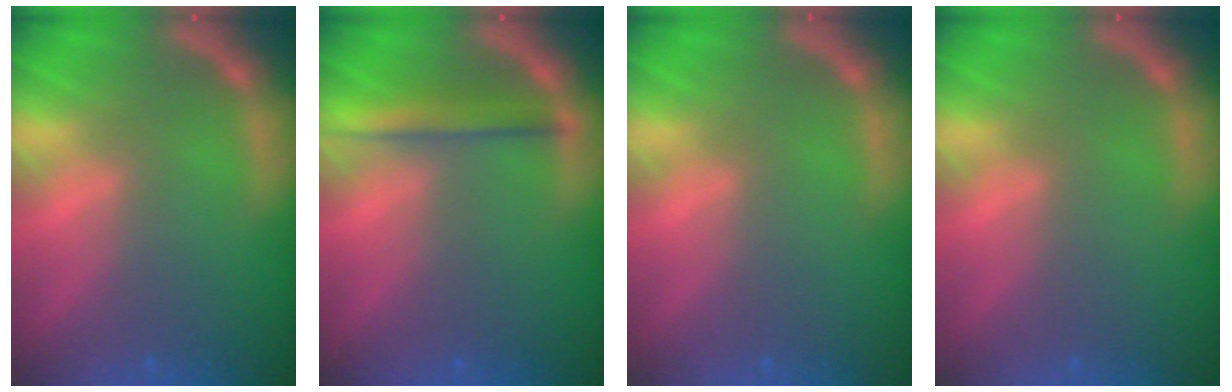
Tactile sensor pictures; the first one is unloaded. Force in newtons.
{"total": 2.9}
{"total": 0.0}
{"total": 0.0}